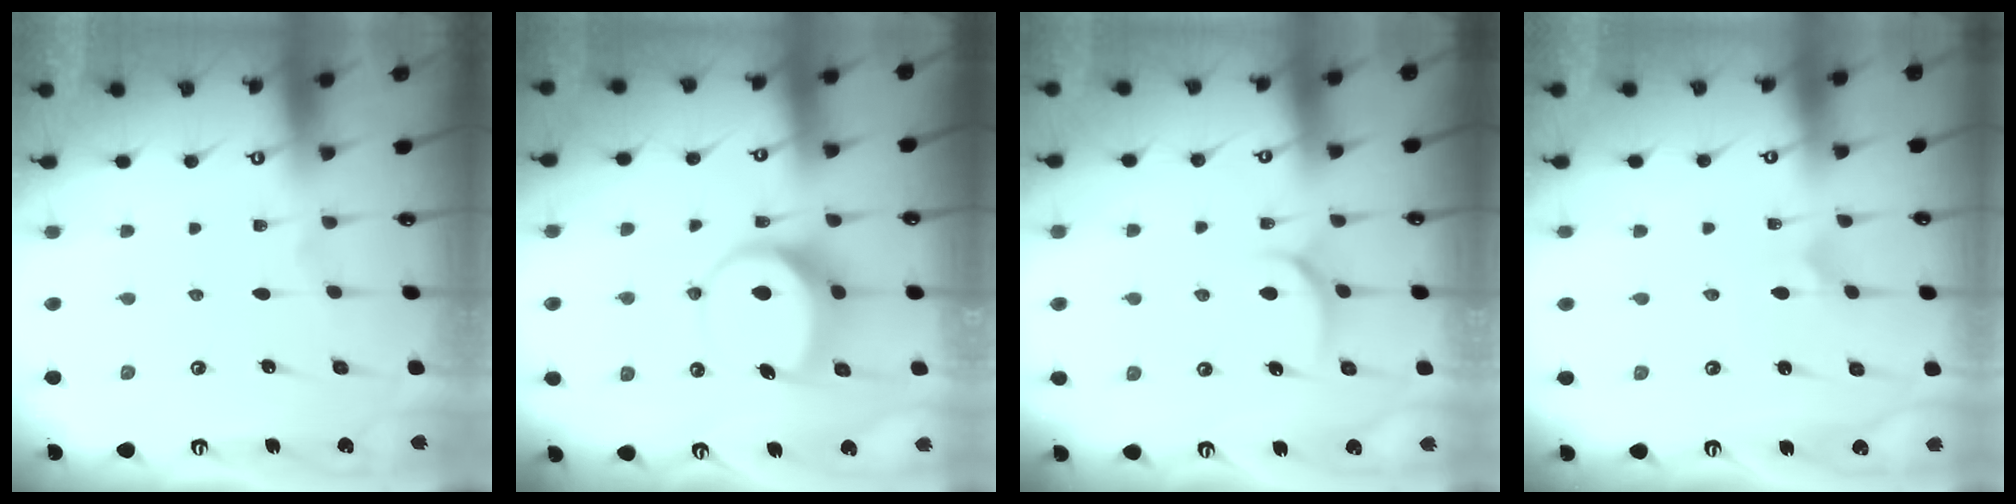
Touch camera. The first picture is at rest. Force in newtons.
{"total": 8.4, "press": 8.4, "slide": 1.1}
{"total": 4.1, "press": 4.1, "slide": 0.7}
{"total": 2.1, "press": 2.1, "slide": 0.1}